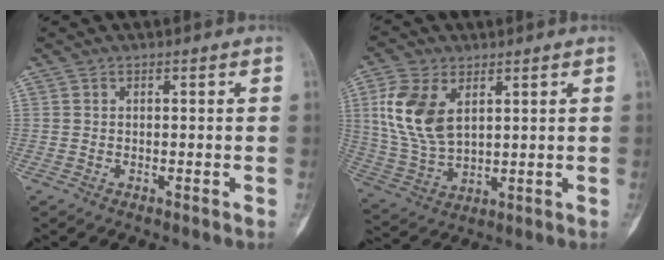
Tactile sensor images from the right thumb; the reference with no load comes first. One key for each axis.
{"total": 12.2, "fx": 4.0, "fy": 7.1, "fz": 9.0, "tx": -0.184, "ty": -0.009, "tz": 0.089}